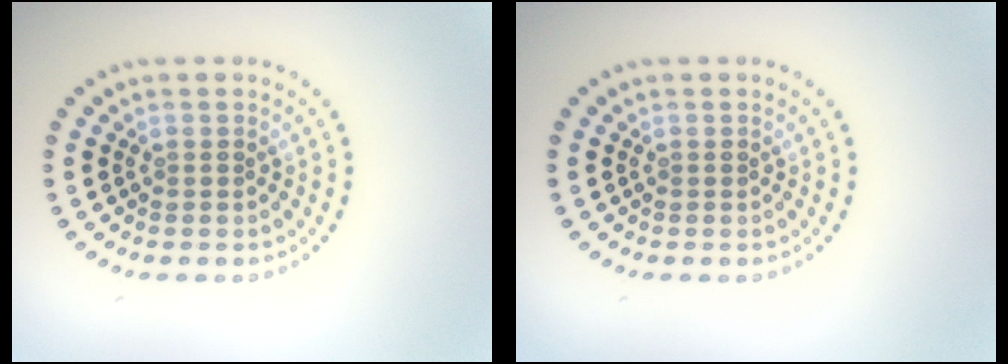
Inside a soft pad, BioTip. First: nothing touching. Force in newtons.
{"total": 0.0}